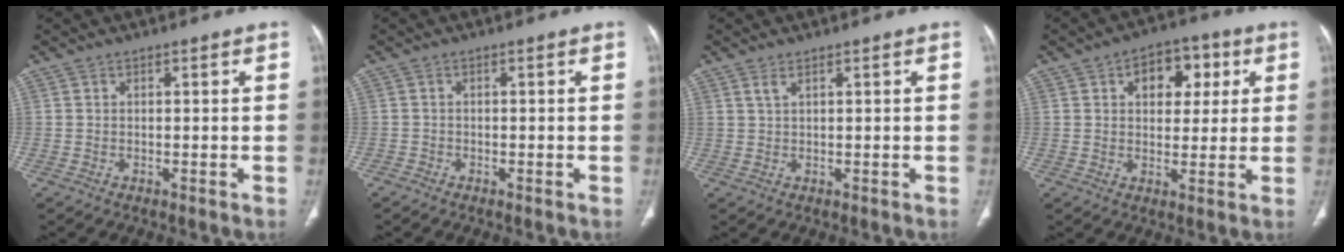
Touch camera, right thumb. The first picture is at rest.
{"total": 0.9, "force": [-0.7, 0.6, -0.1], "torque": [0.000, 0.002, -0.021]}
{"total": 1.5, "force": [0.9, 0.5, 1.0], "torque": [-0.024, 0.002, 0.025]}
{"total": 9.2, "force": [3.2, 6.0, 6.2], "torque": [-0.042, 0.001, 0.042]}